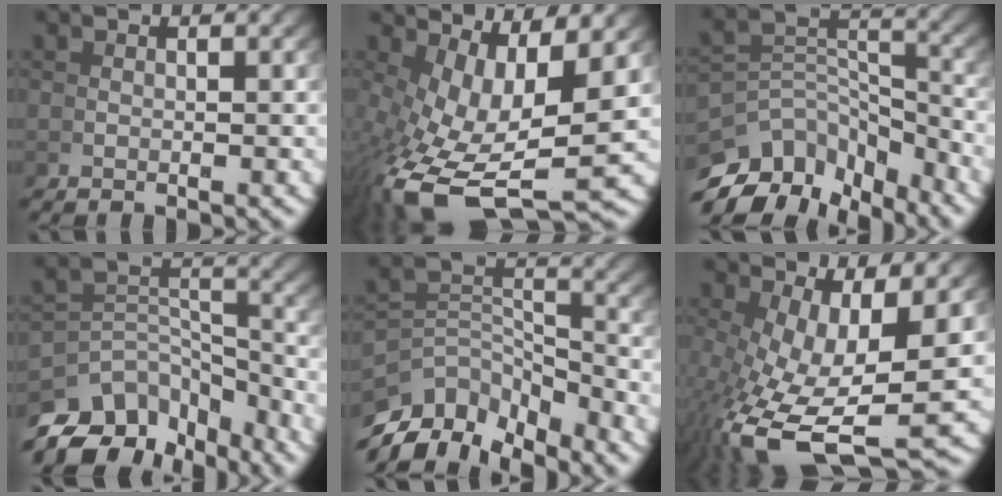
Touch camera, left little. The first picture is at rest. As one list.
[{"total": 9.6, "force": [-1.7, 4.6, 8.2], "torque": [-0.178, -0.047, 0.002]}, {"total": 10.4, "force": [-5.0, 7.0, 5.8], "torque": [-0.115, -0.052, -0.071]}, {"total": 9.6, "force": [-4.7, 6.5, 5.1], "torque": [-0.098, -0.043, -0.068]}, {"total": 10.0, "force": [-5.8, 6.4, 4.9], "torque": [-0.093, -0.051, -0.086]}, {"total": 9.7, "force": [-3.2, 4.4, 8.0], "torque": [-0.179, -0.064, -0.018]}]